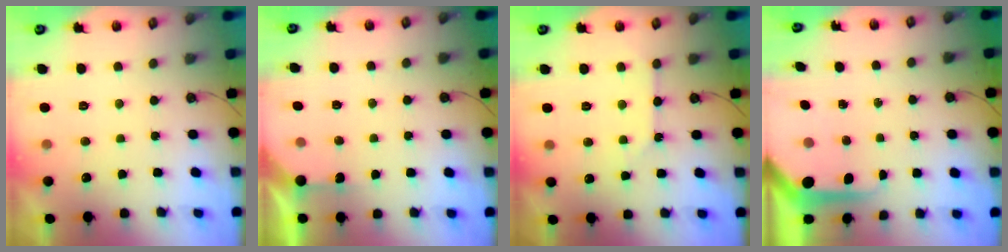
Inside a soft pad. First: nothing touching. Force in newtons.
{"total": 2.0, "press": 1.9, "slide": 0.2}
{"total": 3.0, "press": 3.0, "slide": 0.4}
{"total": 6.7, "press": 6.7, "slide": 0.3}